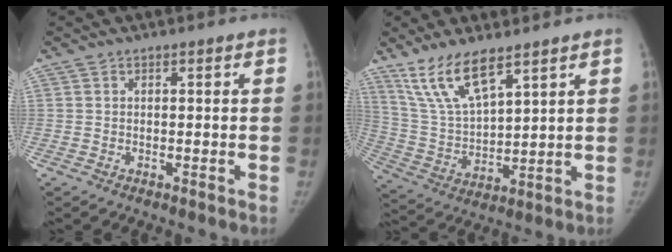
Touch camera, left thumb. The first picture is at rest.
{"total": 12.0, "force": [8.3, 3.7, 7.8], "torque": [-0.143, -0.037, 0.181]}